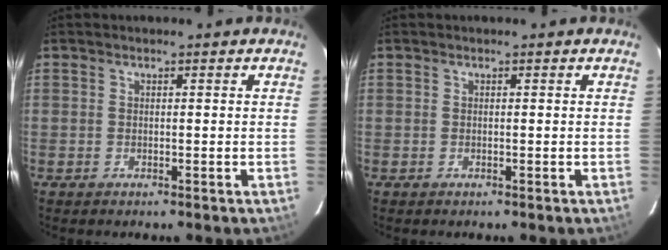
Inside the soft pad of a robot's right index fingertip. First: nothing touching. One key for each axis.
{"total": 0.0}